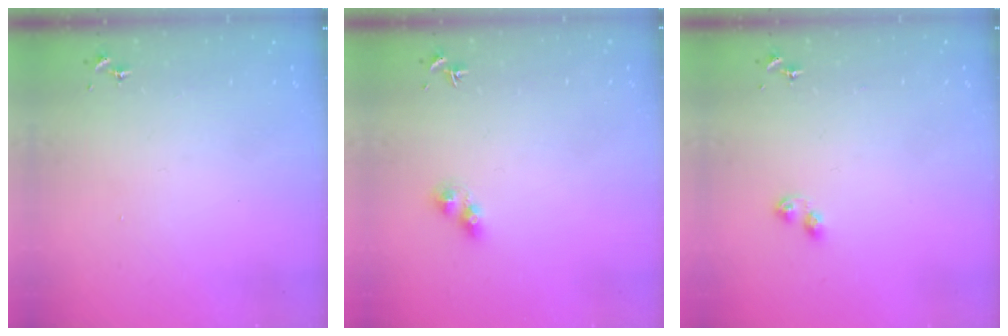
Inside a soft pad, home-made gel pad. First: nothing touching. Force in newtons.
{"total": 5.7, "press": 5.7, "slide": 0.2}
{"total": 3.7, "press": 3.7, "slide": 0.4}